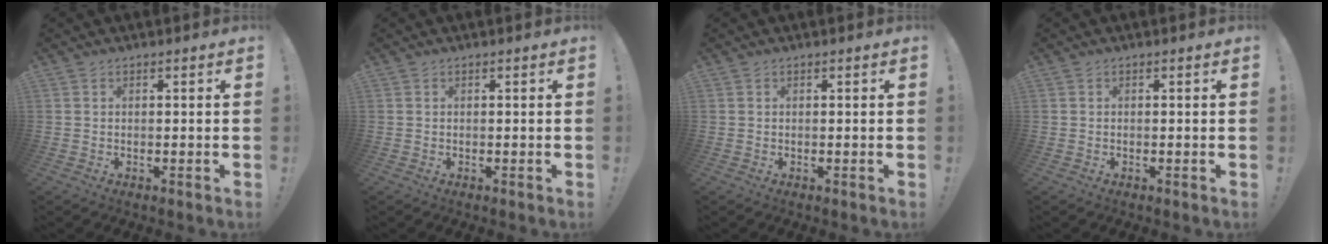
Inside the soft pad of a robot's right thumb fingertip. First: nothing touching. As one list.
[{"total": 0.0}, {"total": 0.0}, {"total": 0.0}]